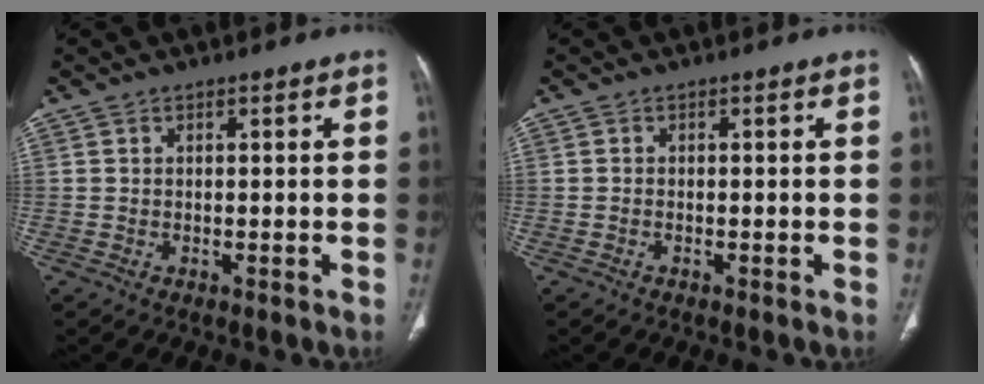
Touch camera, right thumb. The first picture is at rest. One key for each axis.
{"total": 0.0}